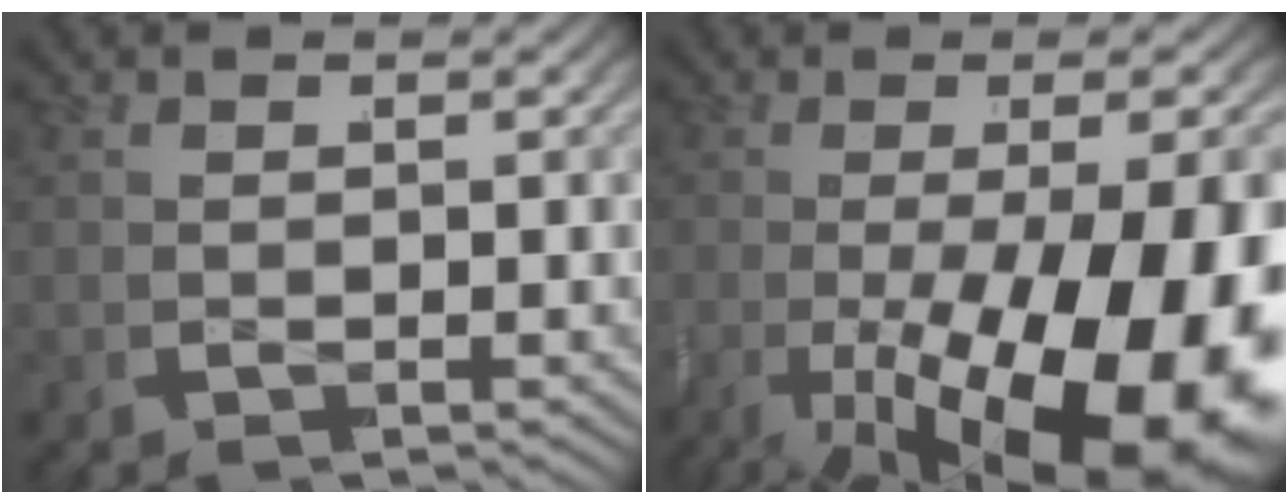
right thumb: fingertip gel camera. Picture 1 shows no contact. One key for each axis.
{"total": 20.8, "fx": -6.1, "fy": 11.4, "fz": 16.2, "tx": -0.281, "ty": -0.056, "tz": -0.062}